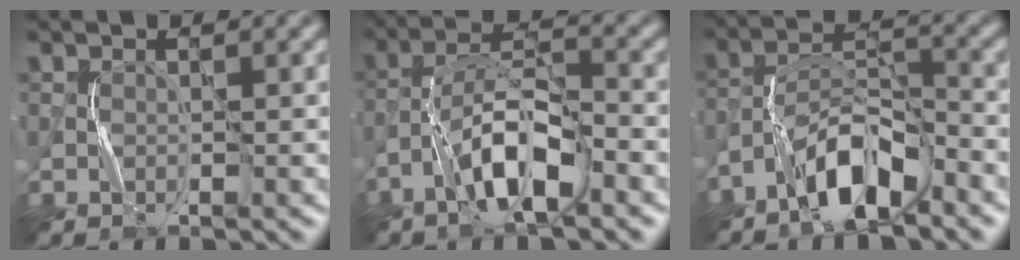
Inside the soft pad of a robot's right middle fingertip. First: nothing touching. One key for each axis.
{"total": 6.6, "fx": -3.5, "fy": 1.8, "fz": 5.3, "tx": -0.098, "ty": 0.017, "tz": -0.067}
{"total": 6.0, "fx": -4.2, "fy": 1.9, "fz": 3.8, "tx": -0.070, "ty": 0.009, "tz": -0.081}